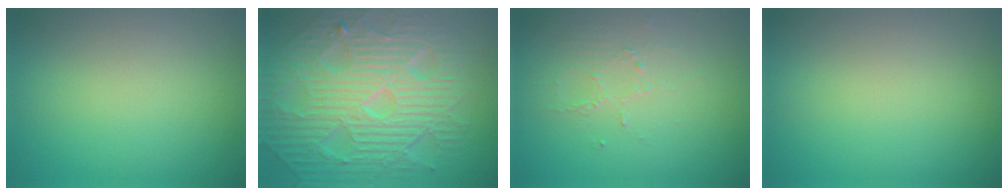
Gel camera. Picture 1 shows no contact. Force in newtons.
{"total": 11.4, "press": 7.5, "slide": 8.5}
{"total": 1.4, "press": 0.8, "slide": 1.2}
{"total": 0.0}